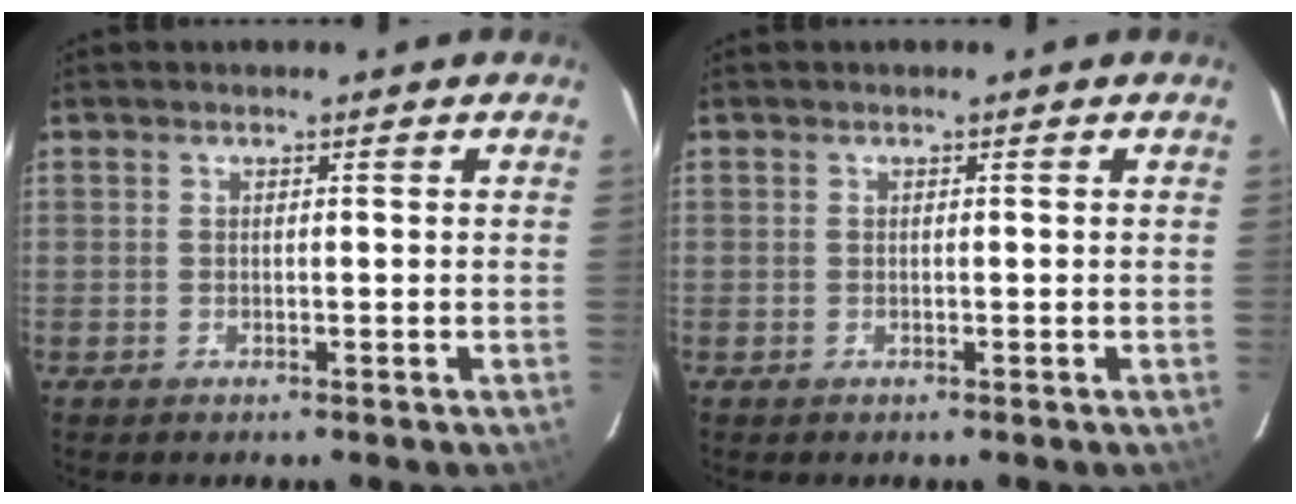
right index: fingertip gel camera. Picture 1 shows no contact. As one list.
[{"total": 0.0}]